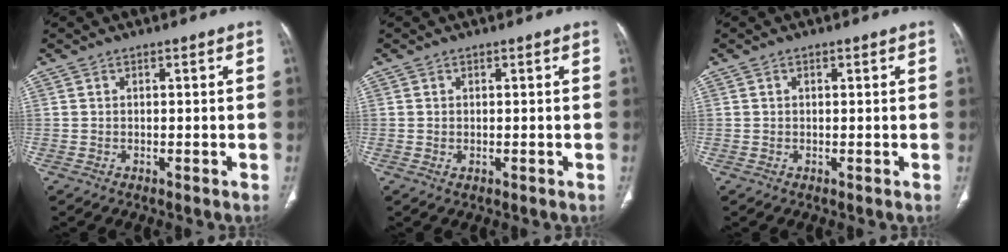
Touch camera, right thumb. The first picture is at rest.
{"total": 0.6, "force": [-0.1, 0.4, 0.4], "torque": [-0.010, -0.003, 0.001]}
{"total": 0.5, "force": [0.2, 0.3, 0.3], "torque": [-0.004, 0.000, 0.003]}